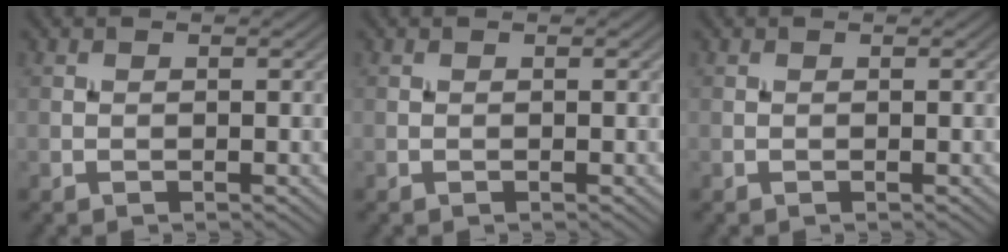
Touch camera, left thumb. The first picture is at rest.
{"total": 0.0}
{"total": 0.0}